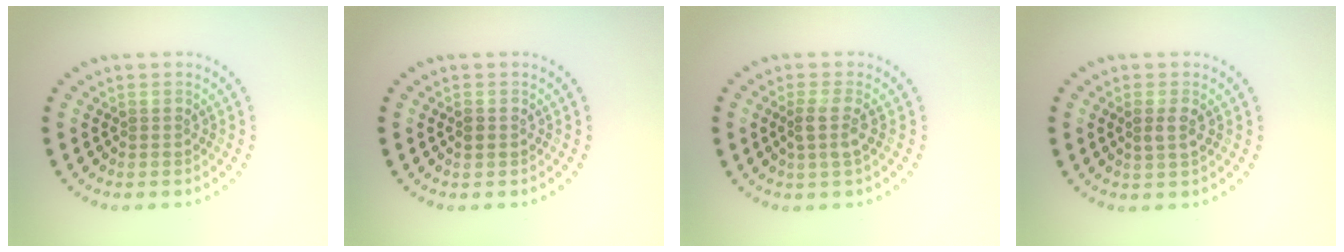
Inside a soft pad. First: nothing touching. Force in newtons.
{"total": 1.1, "press": 1.1, "slide": 0.0}
{"total": 2.0, "press": 1.5, "slide": 1.3}
{"total": 1.5, "press": 1.4, "slide": 0.6}